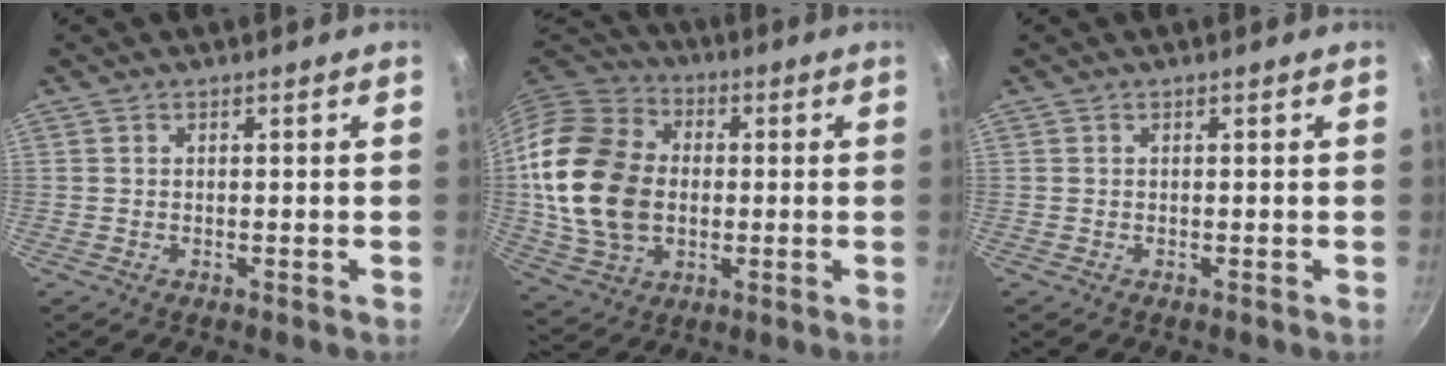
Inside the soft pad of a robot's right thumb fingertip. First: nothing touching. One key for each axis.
{"total": 22.2, "fx": 0.0, "fy": 16.0, "fz": 15.3, "tx": -0.305, "ty": 0.011, "tz": 0.001}
{"total": 0.0}